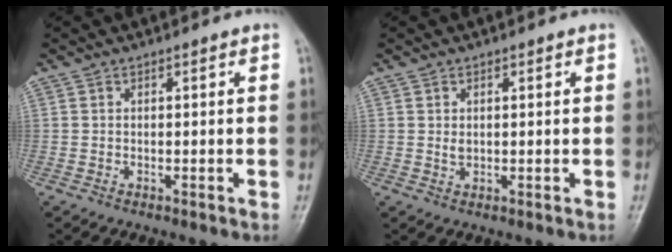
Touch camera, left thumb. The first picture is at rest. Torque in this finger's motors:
{"motor_torque": [0.04, 0.16, 0.11, -0.10, -0.03]}